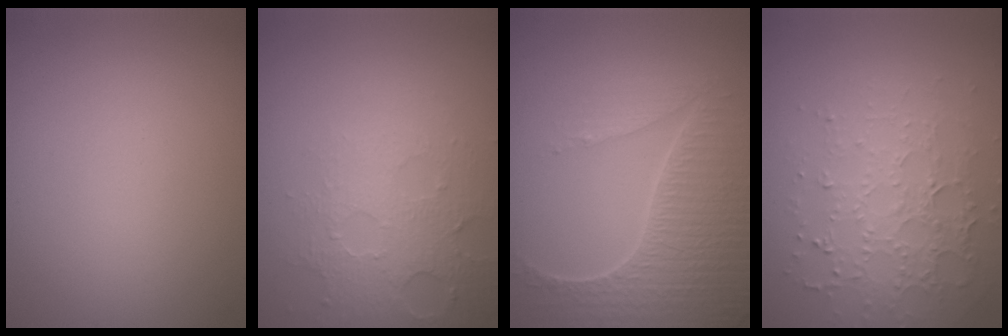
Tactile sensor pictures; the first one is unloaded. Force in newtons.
{"total": 3.7, "press": 3.4, "slide": 1.5}
{"total": 5.8, "press": 4.8, "slide": 3.2}
{"total": 3.5, "press": 3.4, "slide": 1.0}